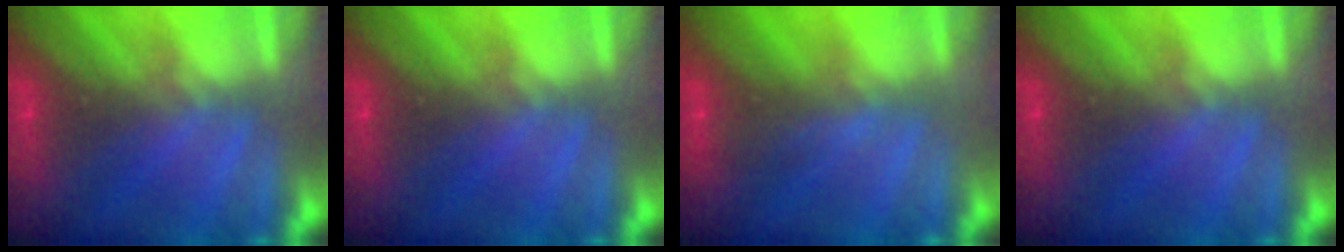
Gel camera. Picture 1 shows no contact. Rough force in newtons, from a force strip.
{"total": 0.0}
{"total": 3.2}
{"total": 0.0}